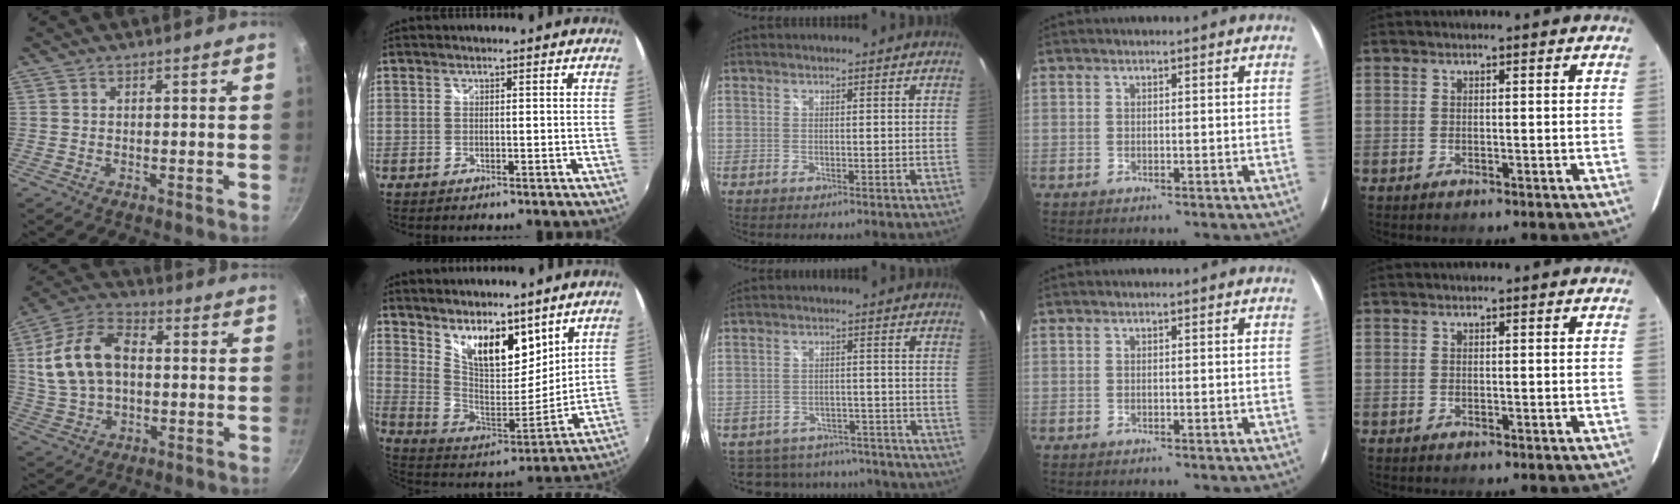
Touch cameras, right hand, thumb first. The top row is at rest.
{"thumb": {"total": 15.4, "force": [1.6, 9.9, 11.6], "torque": [-0.209, 0.027, 0.022]}, "index": {"total": 14.9, "force": [10.3, 6.4, 8.7], "torque": [-0.148, -0.002, 0.190]}, "middle": {"total": 19.1, "force": [-16.2, 8.2, 5.8], "torque": [-0.132, 0.031, -0.198]}}